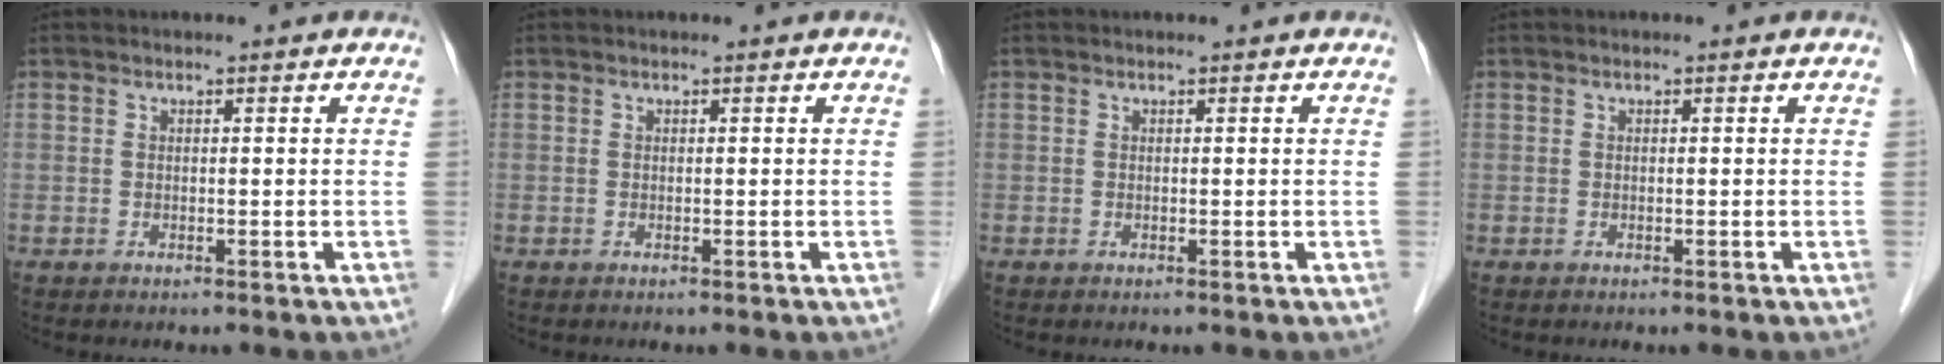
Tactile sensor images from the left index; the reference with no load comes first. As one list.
[{"total": 0.0}, {"total": 0.0}, {"total": 0.0}]